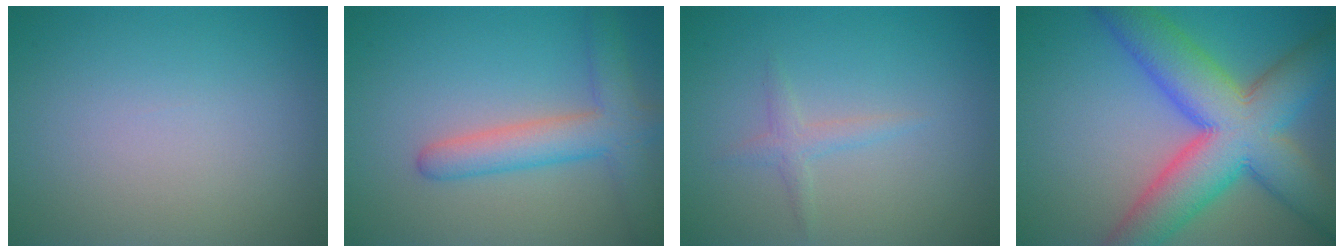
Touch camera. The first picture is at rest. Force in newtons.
{"total": 4.7, "press": 4.7, "slide": 0.2}
{"total": 1.3, "press": 1.3, "slide": 0.1}
{"total": 11.9, "press": 11.9, "slide": 0.6}